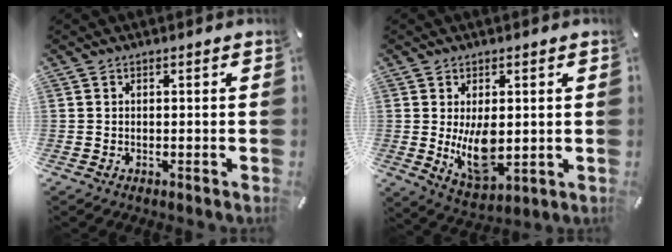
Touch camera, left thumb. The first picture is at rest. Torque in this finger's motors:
{"motor_torque": [1.06, 1.13, 0.75, -0.61, 0.33]}